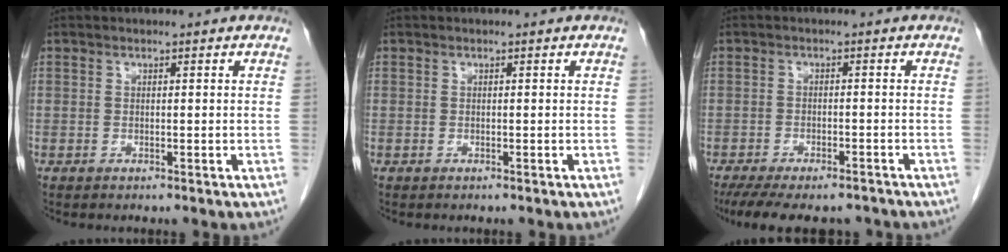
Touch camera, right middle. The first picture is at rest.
{"total": 0.0}
{"total": 12.9, "force": [-10.5, 4.3, 6.0], "torque": [-0.120, -0.009, -0.145]}